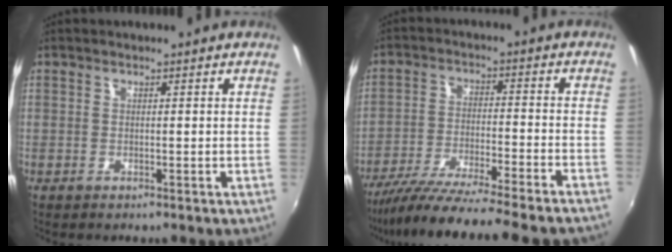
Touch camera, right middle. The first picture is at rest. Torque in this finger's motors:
{"motor_torque": [1.11, -1.02, 0.45, 0.14]}